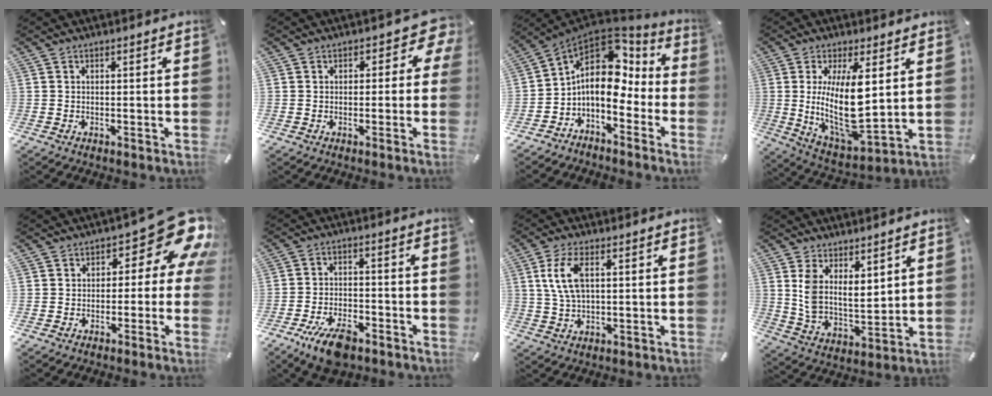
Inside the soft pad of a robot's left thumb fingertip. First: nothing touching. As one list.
[{"total": 6.3, "force": [1.7, 4.3, 4.3], "torque": [-0.043, -0.013, 0.026]}, {"total": 12.8, "force": [1.0, 9.0, 9.1], "torque": [-0.156, -0.023, 0.016]}, {"total": 17.0, "force": [3.0, 6.5, 15.4], "torque": [-0.290, -0.033, 0.048]}, {"total": 14.2, "force": [5.4, 8.3, 10.2], "torque": [-0.122, -0.040, 0.090]}, {"total": 9.0, "force": [-5.7, 4.1, 5.6], "torque": [-0.112, 0.024, -0.103]}, {"total": 8.0, "force": [2.2, 3.8, 6.7], "torque": [-0.154, 0.000, 0.035]}, {"total": 7.9, "force": [5.6, 4.1, 3.8], "torque": [-0.079, -0.033, 0.106]}]